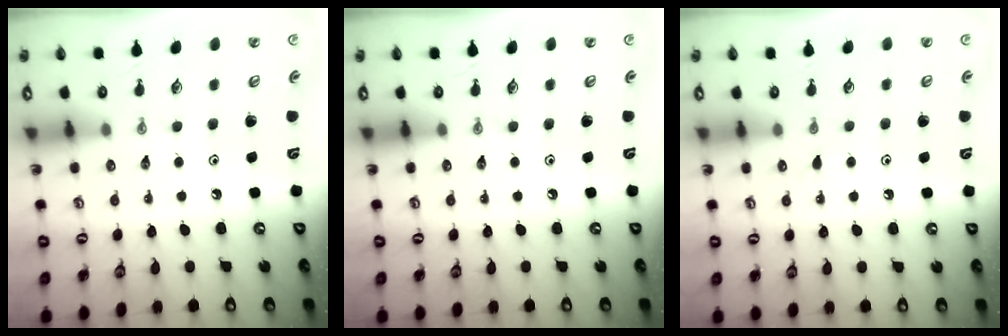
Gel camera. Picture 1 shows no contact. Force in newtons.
{"total": 0.0}
{"total": 5.3, "press": 5.2, "slide": 0.5}